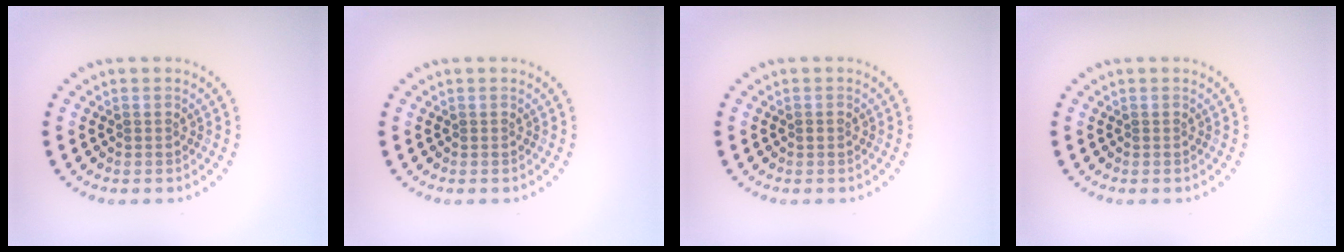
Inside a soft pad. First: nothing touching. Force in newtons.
{"total": 0.0}
{"total": 0.7, "press": 0.6, "slide": 0.1}
{"total": 0.0}